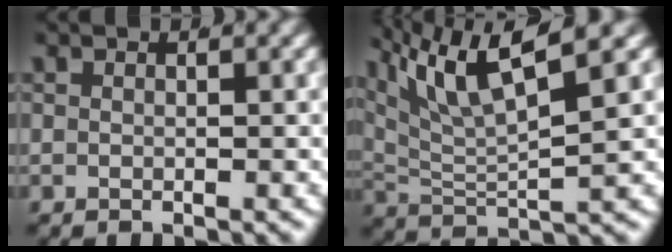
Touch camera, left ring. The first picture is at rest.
{"total": 7.0, "force": [3.8, 2.7, 5.1], "torque": [-0.106, 0.006, 0.068]}